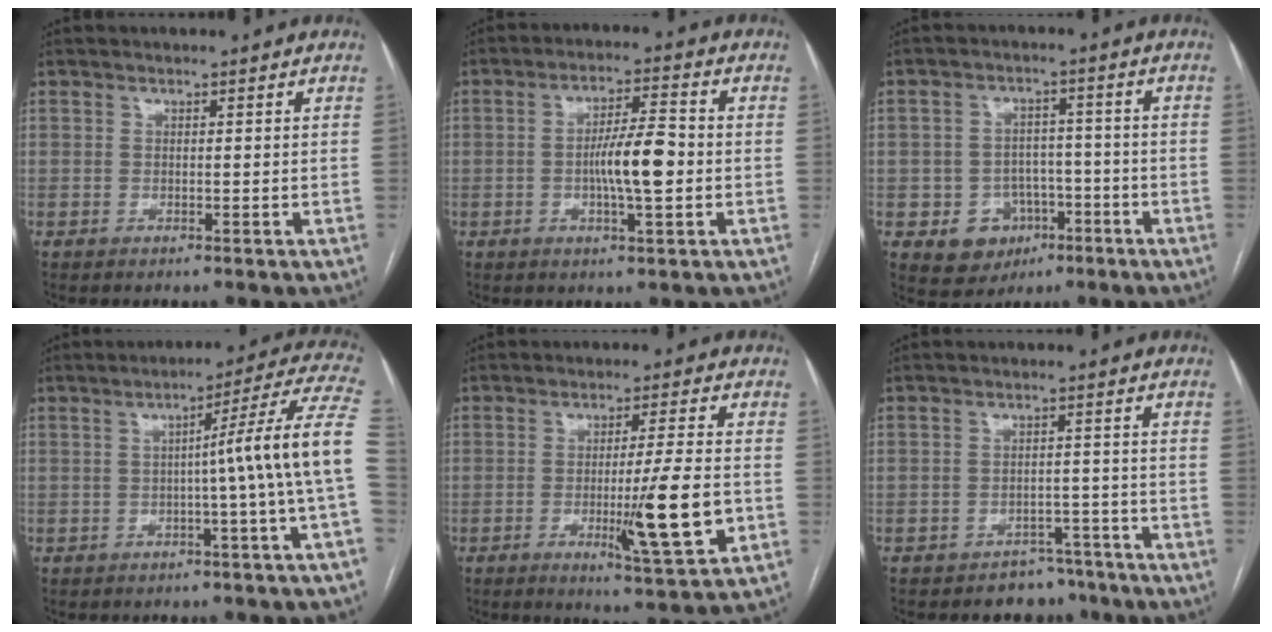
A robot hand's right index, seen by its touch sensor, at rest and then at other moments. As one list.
[{"total": 7.9, "force": [-1.1, 1.1, 7.8], "torque": [-0.137, 0.006, -0.021]}, {"total": 7.3, "force": [-3.0, 6.4, 2.1], "torque": [-0.027, 0.016, -0.033]}, {"total": 12.5, "force": [-1.0, -2.4, 12.2], "torque": [-0.143, 0.024, -0.021]}, {"total": 11.4, "force": [-2.7, 0.0, 11.0], "torque": [-0.169, -0.024, -0.043]}, {"total": 5.1, "force": [-4.1, 3.1, -0.1], "torque": [0.018, 0.024, -0.056]}]